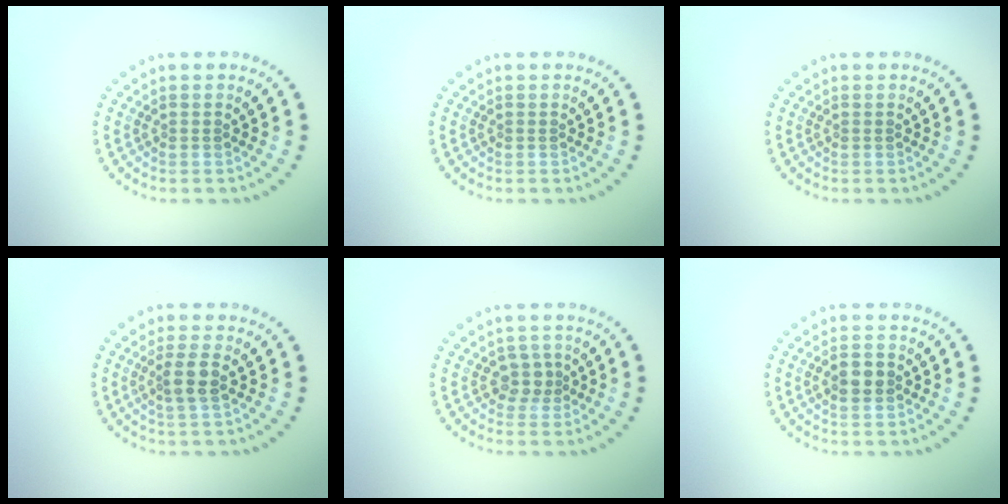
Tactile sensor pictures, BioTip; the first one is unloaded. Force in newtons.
{"total": 0.0}
{"total": 0.0}
{"total": 2.3, "press": 2.1, "slide": 1.1}
{"total": 1.8, "press": 1.4, "slide": 1.1}
{"total": 2.2, "press": 2.2, "slide": 0.1}